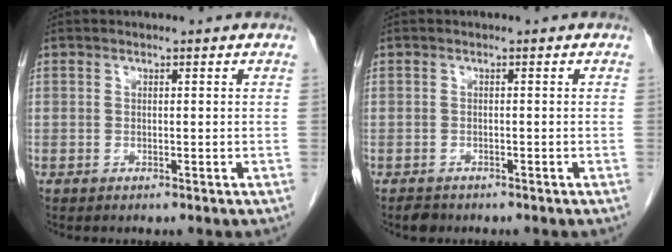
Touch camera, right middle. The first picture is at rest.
{"total": 1.6, "force": [-1.3, 0.8, 0.4], "torque": [-0.013, -0.001, -0.019]}